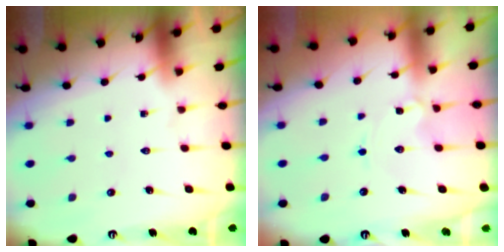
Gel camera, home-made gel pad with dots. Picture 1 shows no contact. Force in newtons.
{"total": 0.8, "press": 0.8, "slide": 0.1}